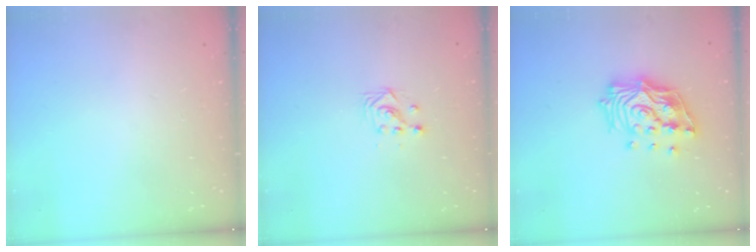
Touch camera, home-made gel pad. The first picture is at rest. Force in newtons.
{"total": 2.9, "press": 2.9, "slide": 0.2}
{"total": 17.7, "press": 17.6, "slide": 2.0}